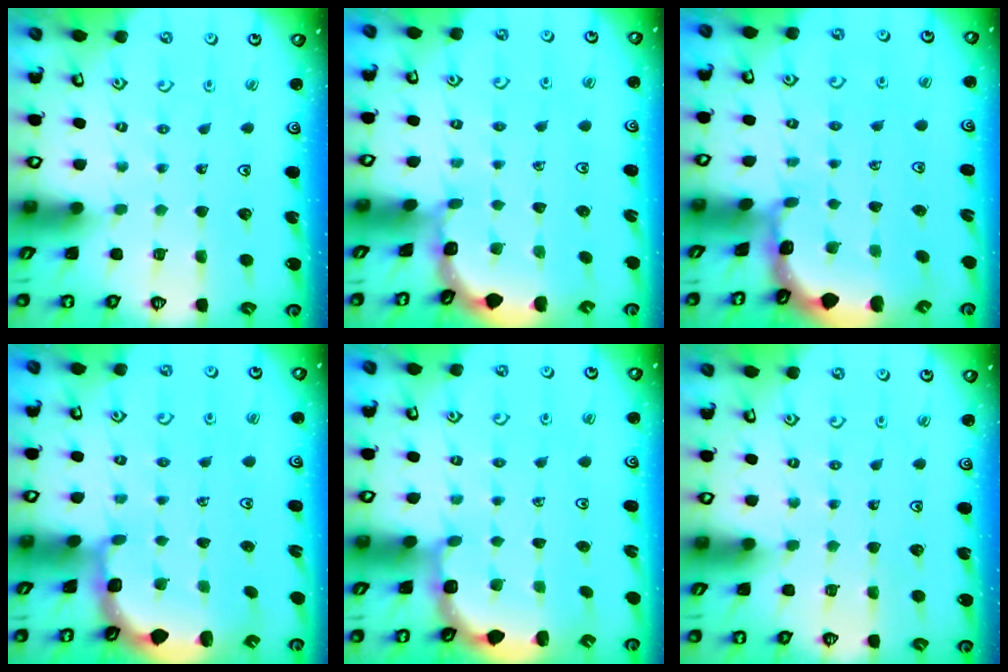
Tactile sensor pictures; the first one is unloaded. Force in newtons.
{"total": 1.6, "press": 1.5, "slide": 0.1}
{"total": 1.4, "press": 1.4, "slide": 0.1}
{"total": 2.4, "press": 1.8, "slide": 1.7}
{"total": 3.0, "press": 2.3, "slide": 1.8}
{"total": 0.0}